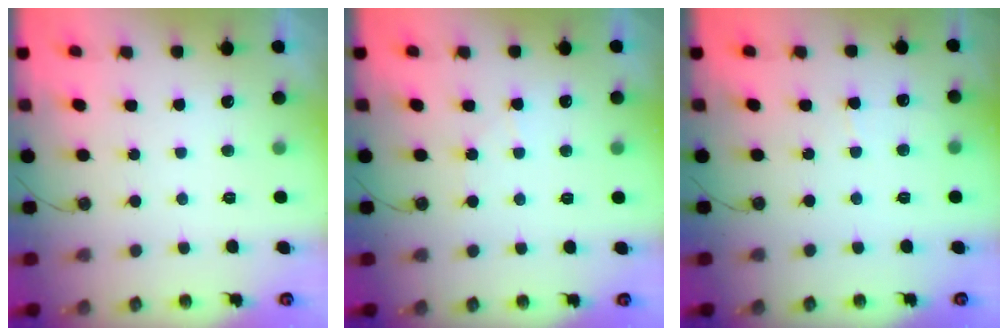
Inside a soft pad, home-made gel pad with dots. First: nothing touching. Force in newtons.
{"total": 3.3, "press": 3.2, "slide": 0.6}
{"total": 3.9, "press": 3.8, "slide": 0.6}